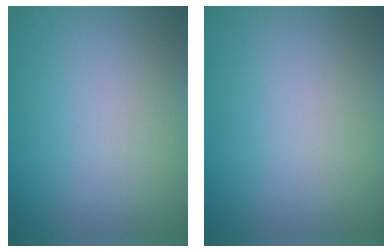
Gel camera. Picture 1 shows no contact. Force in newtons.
{"total": 0.0}